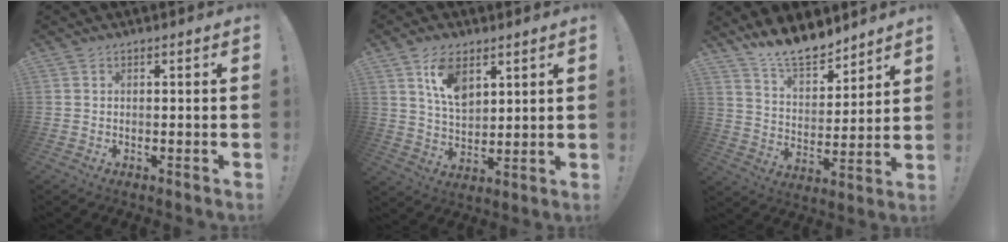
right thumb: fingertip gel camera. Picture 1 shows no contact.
{"total": 10.6, "force": [5.8, 6.1, 6.5], "torque": [-0.107, -0.022, 0.108]}
{"total": 12.5, "force": [11.0, 4.4, 4.1], "torque": [-0.074, -0.086, 0.205]}